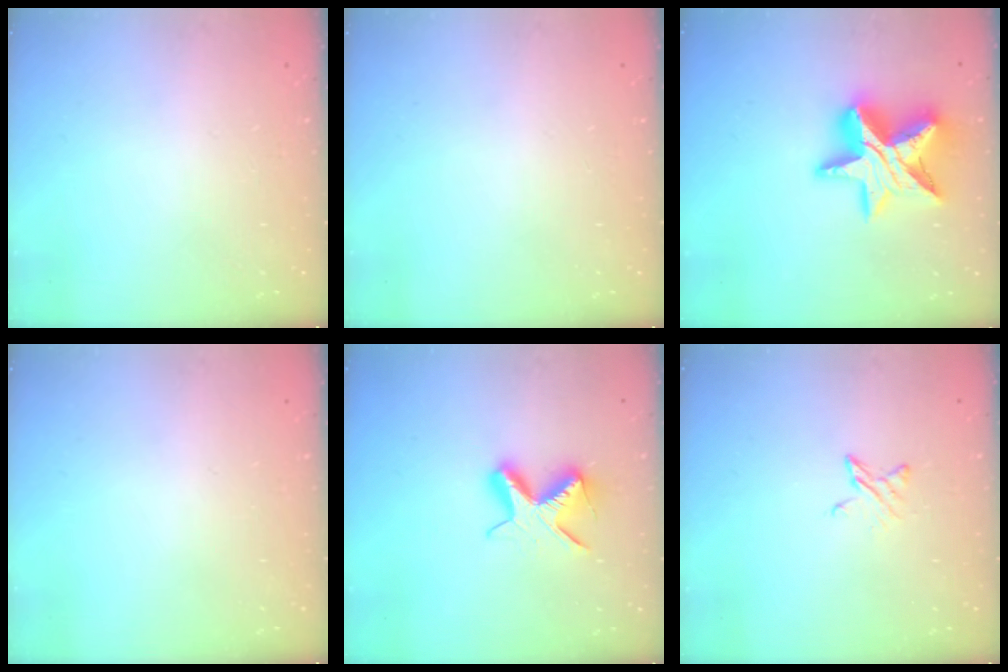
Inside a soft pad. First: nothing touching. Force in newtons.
{"total": 0.0}
{"total": 18.3, "press": 18.3, "slide": 1.3}
{"total": 0.0}
{"total": 10.2, "press": 10.2, "slide": 0.4}
{"total": 3.0, "press": 3.0, "slide": 0.3}